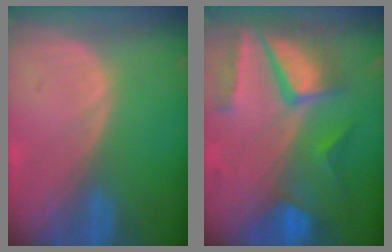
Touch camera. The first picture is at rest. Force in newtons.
{"total": 10.3, "press": 8.8, "slide": 5.5}